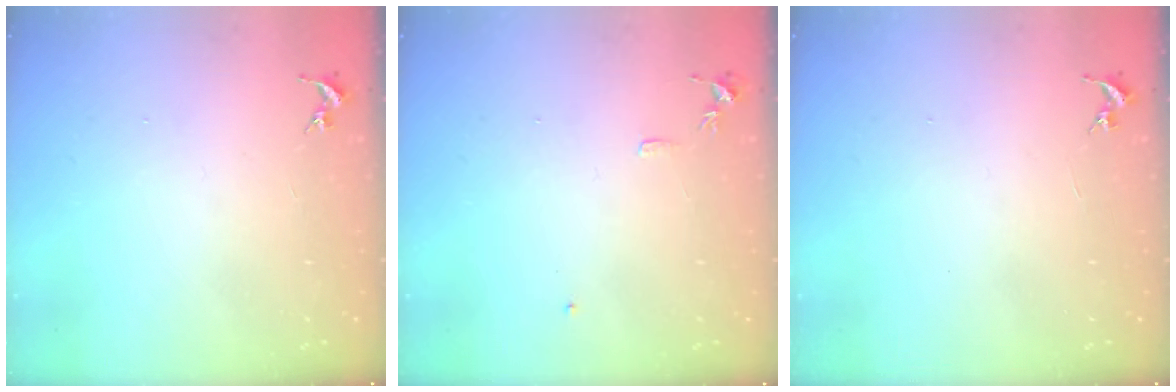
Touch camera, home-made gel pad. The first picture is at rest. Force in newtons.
{"total": 5.9, "press": 5.8, "slide": 0.8}
{"total": 0.0}